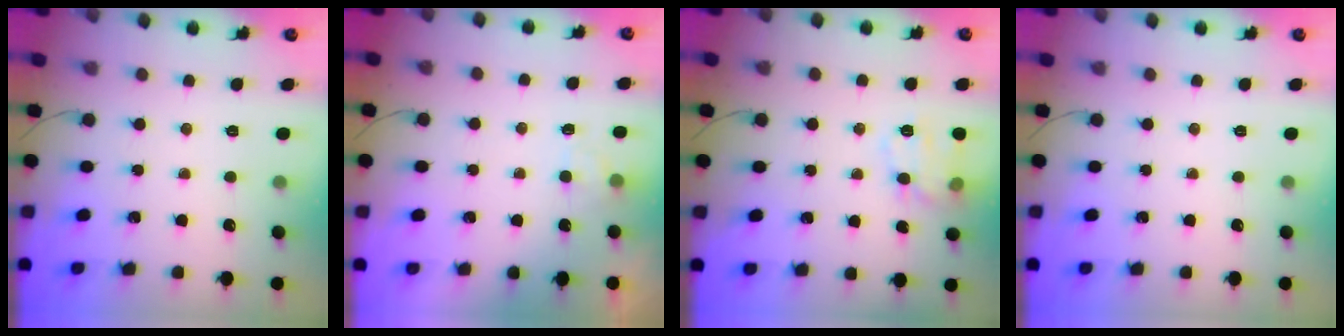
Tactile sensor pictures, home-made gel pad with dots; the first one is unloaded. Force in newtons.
{"total": 2.7, "press": 2.3, "slide": 1.4}
{"total": 11.1, "press": 11.1, "slide": 0.3}
{"total": 0.0}